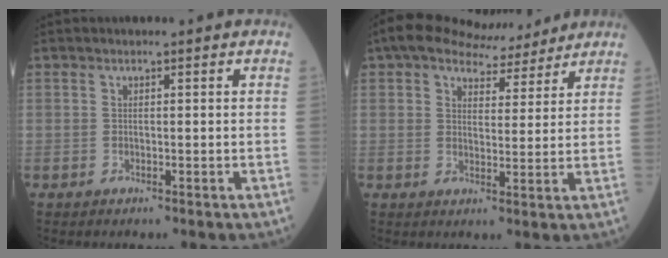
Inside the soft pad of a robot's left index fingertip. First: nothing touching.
{"total": 9.3, "force": [8.1, 3.3, 3.2], "torque": [-0.053, 0.024, 0.117]}